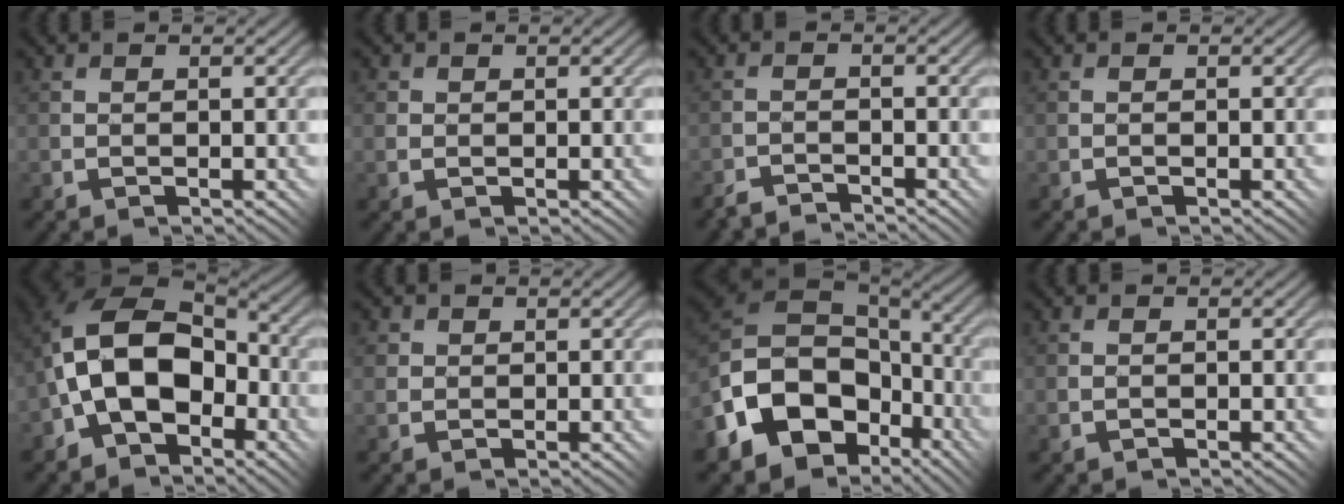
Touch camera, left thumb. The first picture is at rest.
{"total": 1.5, "force": [0.4, 1.4, 0.4], "torque": [-0.013, 0.007, 0.002]}
{"total": 2.6, "force": [-2.6, -0.2, 0.0], "torque": [0.002, 0.007, -0.057]}
{"total": 0.0}
{"total": 13.5, "force": [-2.8, 8.8, 9.8], "torque": [-0.188, -0.006, -0.054]}
{"total": 2.4, "force": [1.0, 2.1, 0.6], "torque": [-0.023, 0.010, 0.012]}
{"total": 16.4, "force": [-6.1, 12.6, 8.6], "torque": [-0.215, -0.018, -0.105]}
{"total": 0.6, "force": [-0.2, 0.4, 0.4], "torque": [-0.005, 0.002, -0.003]}